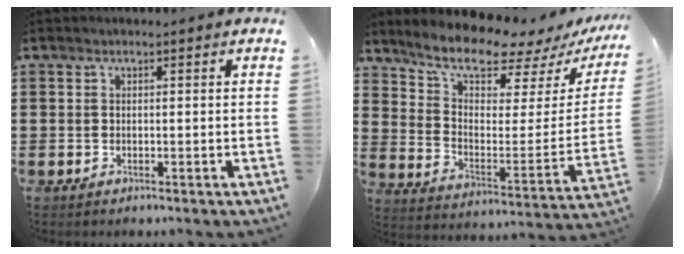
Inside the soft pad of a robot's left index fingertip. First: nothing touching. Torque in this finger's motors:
{"motor_torque": [0.88, -1.05, 0.88, 0.21]}